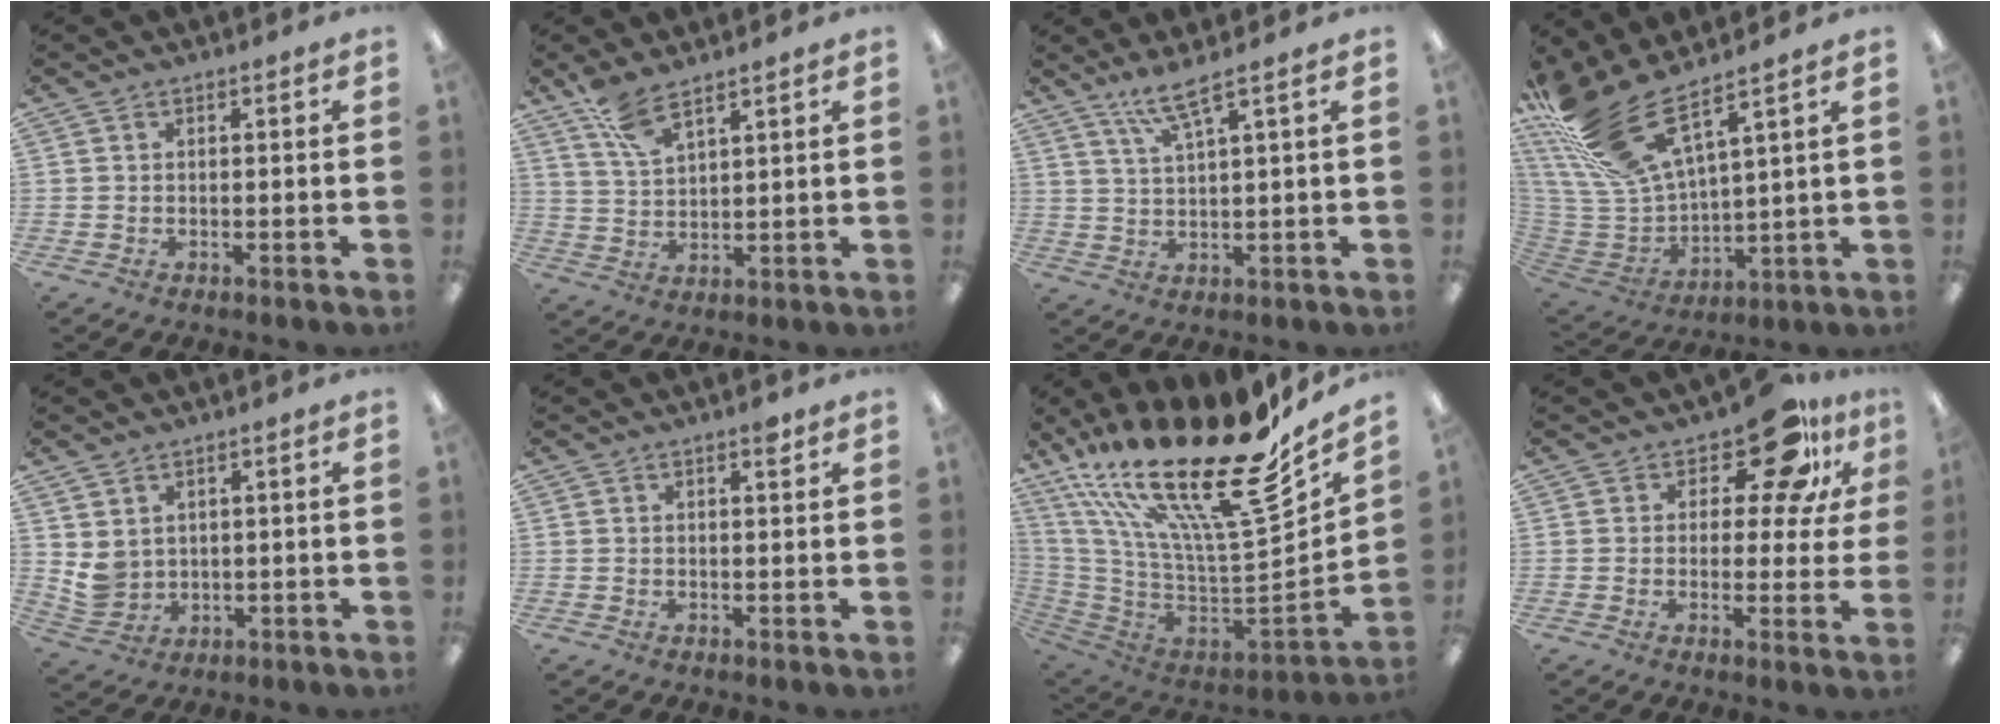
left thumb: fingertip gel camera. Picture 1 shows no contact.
{"total": 7.5, "force": [5.9, 2.2, 4.1], "torque": [-0.088, -0.024, 0.108]}
{"total": 5.9, "force": [4.4, 0.2, 3.9], "torque": [-0.089, -0.012, 0.078]}
{"total": 19.6, "force": [13.7, 6.2, 12.6], "torque": [-0.287, -0.090, 0.244]}
{"total": 5.0, "force": [2.3, 4.1, 1.4], "torque": [-0.029, -0.005, 0.048]}
{"total": 2.1, "force": [1.4, 0.6, 1.4], "torque": [-0.014, -0.004, 0.021]}
{"total": 29.2, "force": [17.2, 9.1, 21.8], "torque": [-0.359, -0.157, 0.290]}
{"total": 13.3, "force": [8.3, 6.2, 8.3], "torque": [-0.112, -0.052, 0.142]}